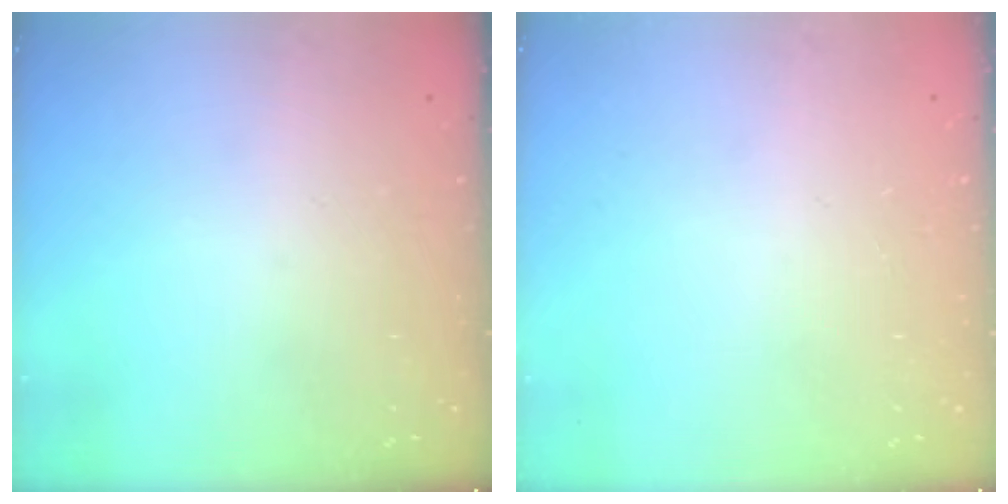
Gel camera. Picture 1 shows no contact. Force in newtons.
{"total": 0.0}